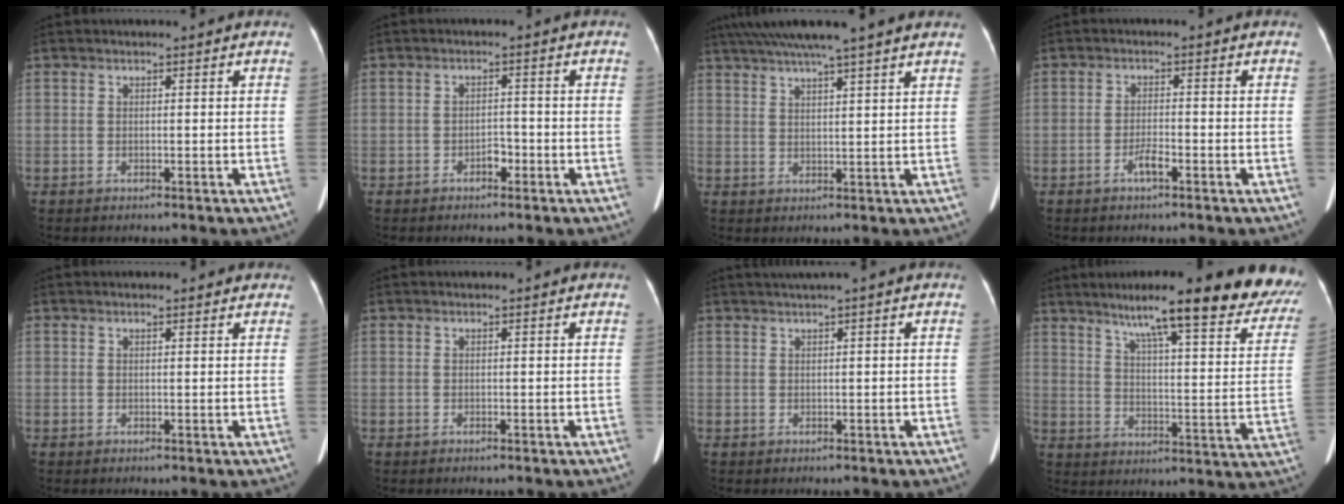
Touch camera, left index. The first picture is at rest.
{"total": 1.9, "force": [-1.2, 1.0, 1.0], "torque": [-0.011, 0.005, -0.020]}
{"total": 11.7, "force": [9.7, -1.0, 6.5], "torque": [-0.112, 0.029, 0.135]}
{"total": 2.2, "force": [-1.5, 0.3, 1.7], "torque": [-0.033, 0.000, -0.027]}
{"total": 1.7, "force": [1.3, 0.5, 0.9], "torque": [-0.014, 0.014, 0.017]}
{"total": 0.0}
{"total": 2.0, "force": [1.1, -0.3, 1.6], "torque": [-0.036, 0.014, 0.026]}
{"total": 26.7, "force": [21.3, 3.3, 15.7], "torque": [-0.198, -0.031, 0.267]}